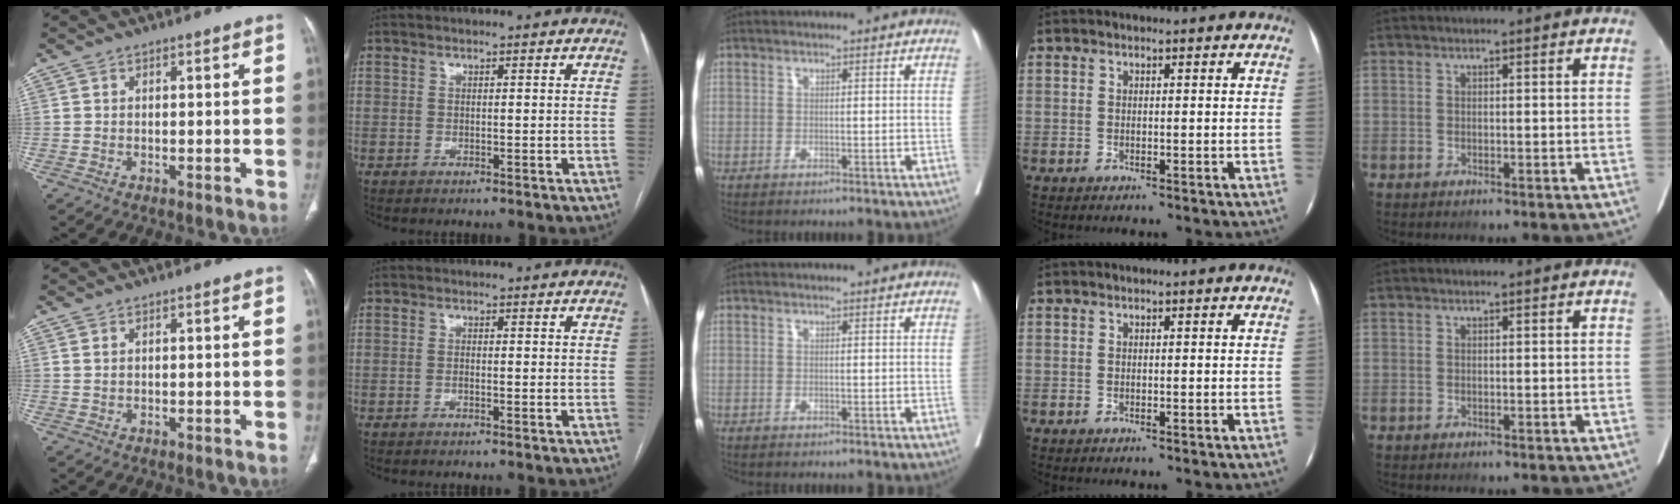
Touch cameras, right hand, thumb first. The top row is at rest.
{"thumb": {"total": 0.6, "force": [0.3, 0.3, 0.4], "torque": [-0.009, 0.004, 0.008]}, "index": {"total": 0.7, "force": [-0.2, 0.1, 0.7], "torque": [-0.012, 0.001, -0.003]}}